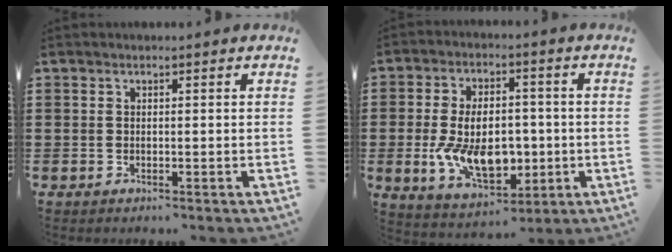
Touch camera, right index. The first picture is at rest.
{"total": 11.5, "force": [-1.6, 7.1, 9.0], "torque": [-0.178, 0.002, -0.029]}